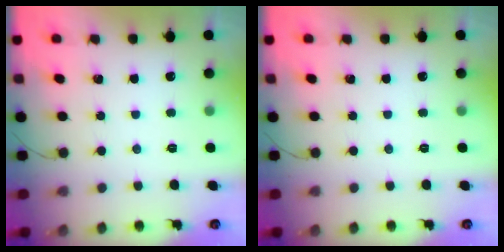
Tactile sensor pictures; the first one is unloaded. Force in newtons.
{"total": 0.0}